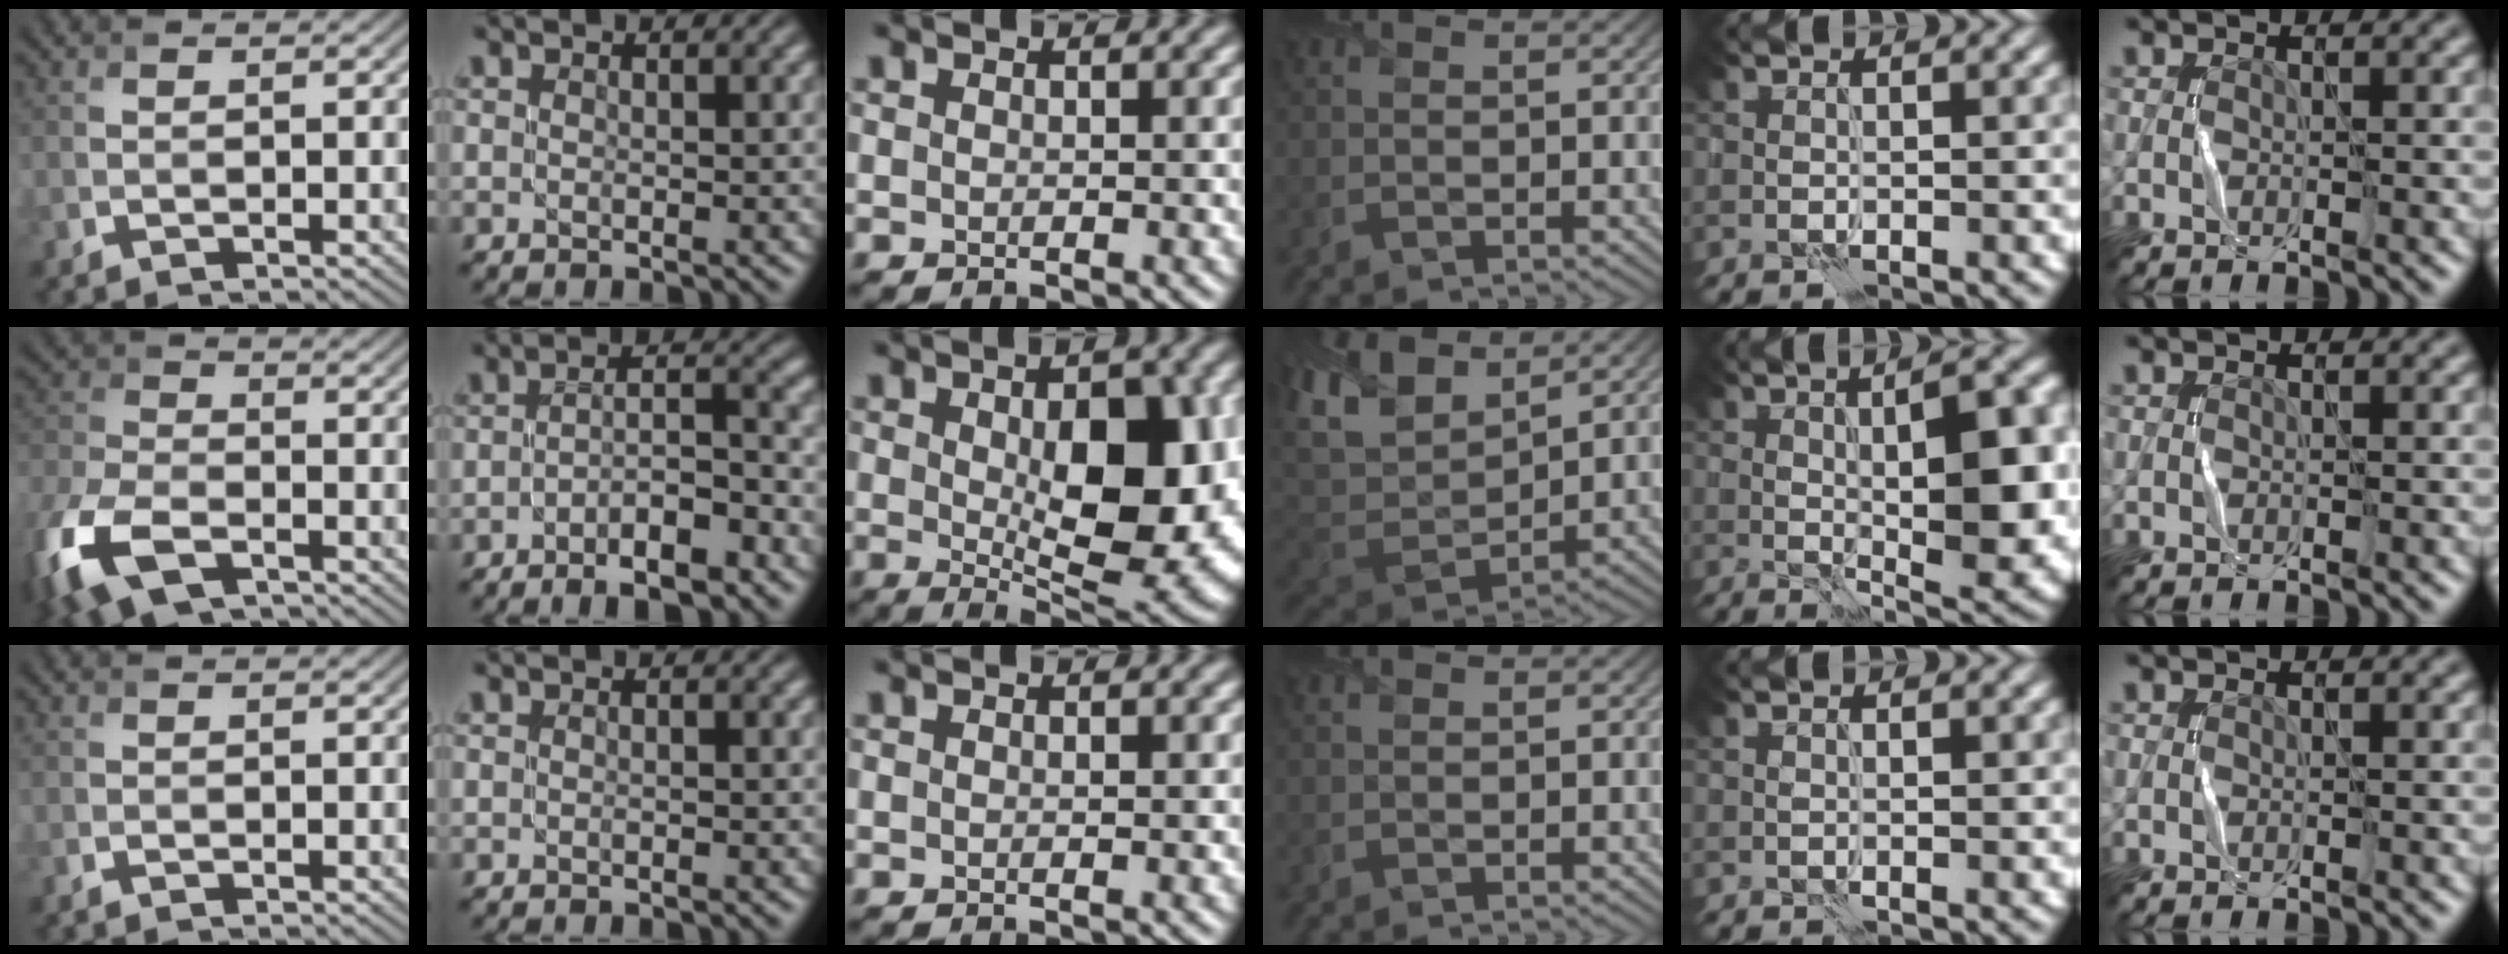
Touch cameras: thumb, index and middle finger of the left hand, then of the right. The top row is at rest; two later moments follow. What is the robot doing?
{"motion": "fold", "object": "shorts"}